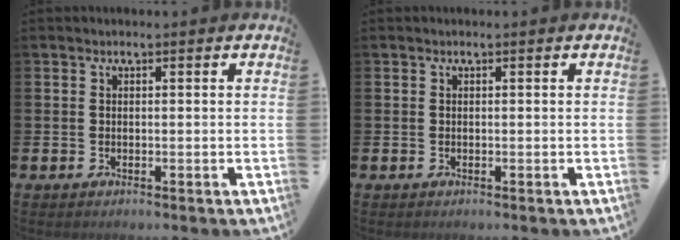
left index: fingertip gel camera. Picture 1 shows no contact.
{"total": 0.0}